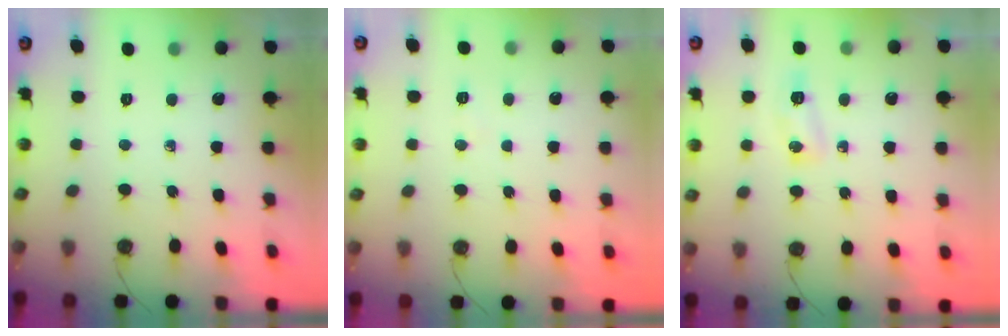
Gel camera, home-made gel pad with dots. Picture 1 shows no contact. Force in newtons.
{"total": 3.4, "press": 3.4, "slide": 0.5}
{"total": 11.4, "press": 6.3, "slide": 9.5}